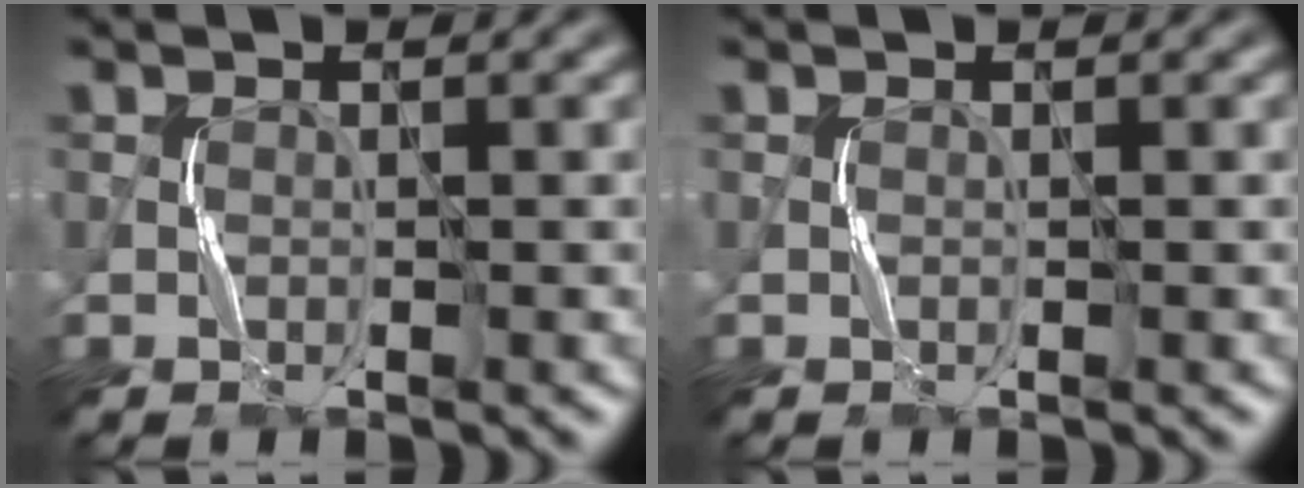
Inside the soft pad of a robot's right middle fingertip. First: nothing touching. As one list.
[{"total": 0.0}]